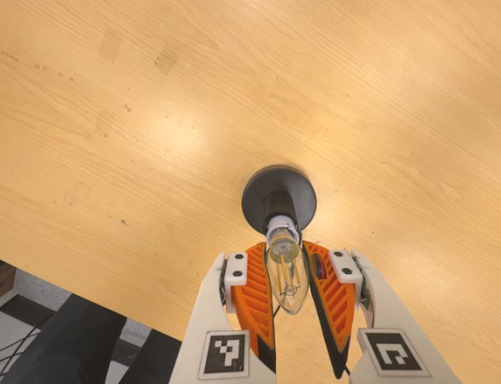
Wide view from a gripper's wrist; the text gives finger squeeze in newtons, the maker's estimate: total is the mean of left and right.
{"total": 13.4, "left": 12.9, "right": 13.8}